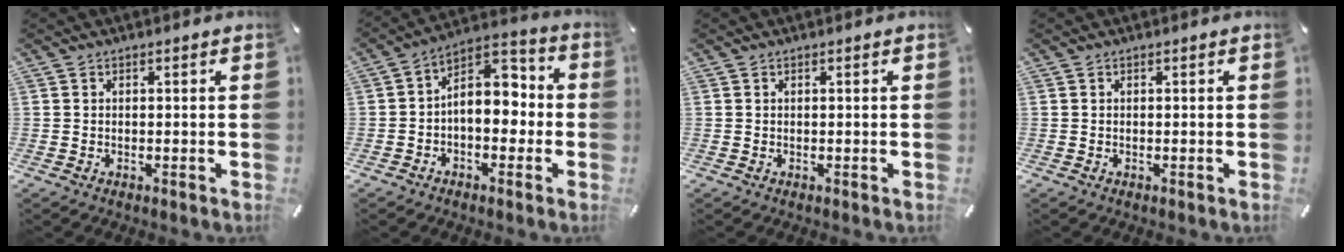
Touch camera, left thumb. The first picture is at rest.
{"total": 8.9, "force": [-0.8, 6.6, 5.9], "torque": [-0.062, 0.001, -0.021]}
{"total": 0.0}
{"total": 0.0}